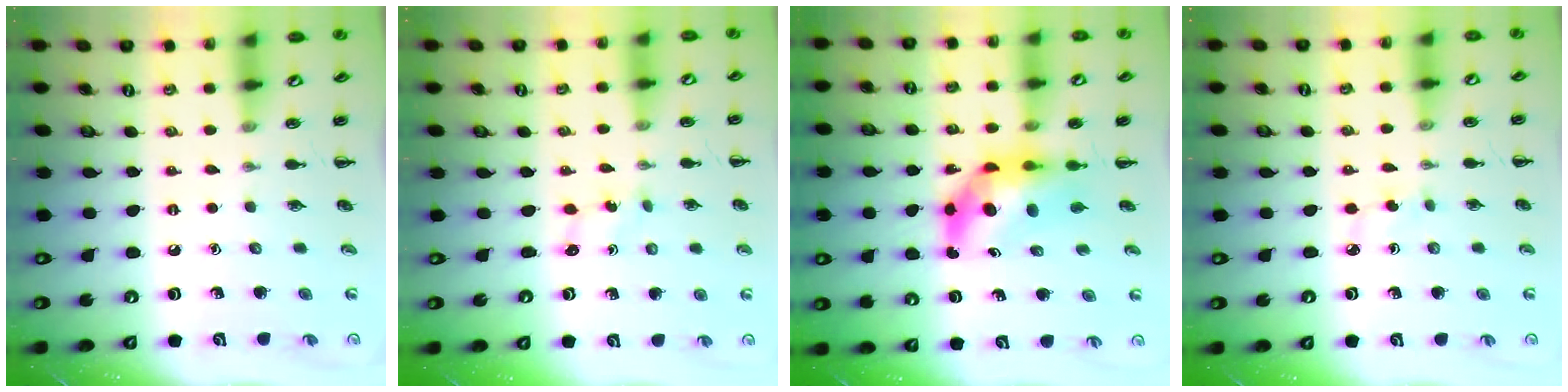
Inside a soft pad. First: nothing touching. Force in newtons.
{"total": 1.3, "press": 1.2, "slide": 0.4}
{"total": 7.1, "press": 6.7, "slide": 2.3}
{"total": 2.9, "press": 2.7, "slide": 1.1}